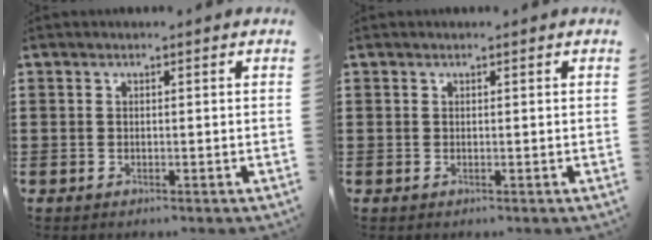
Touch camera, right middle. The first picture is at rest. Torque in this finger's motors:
{"motor_torque": [0.18, -0.51, 0.08, 0.02]}